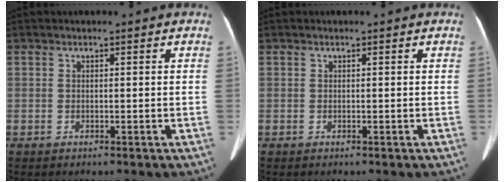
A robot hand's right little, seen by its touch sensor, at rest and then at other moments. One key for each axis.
{"total": 0.0}